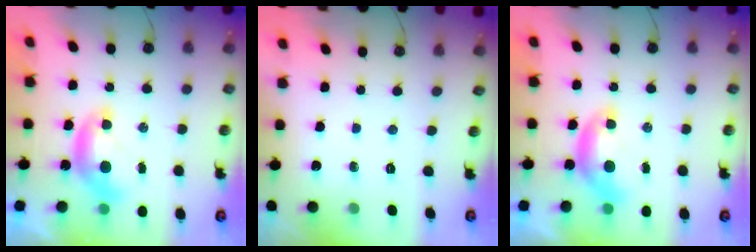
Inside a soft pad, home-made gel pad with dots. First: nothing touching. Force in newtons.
{"total": 0.0}
{"total": 0.0}